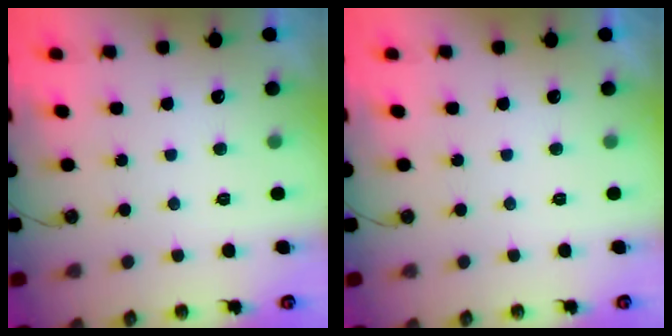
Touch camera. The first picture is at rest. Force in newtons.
{"total": 0.0}